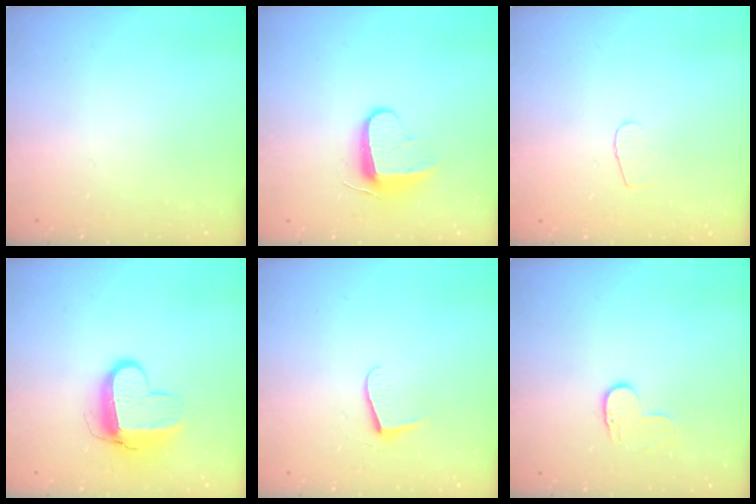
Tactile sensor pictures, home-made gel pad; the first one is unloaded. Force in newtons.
{"total": 8.7, "press": 8.6, "slide": 0.9}
{"total": 3.1, "press": 3.1, "slide": 0.3}
{"total": 10.3, "press": 10.3, "slide": 1.2}
{"total": 5.5, "press": 5.5, "slide": 0.6}
{"total": 4.1, "press": 4.1, "slide": 0.3}